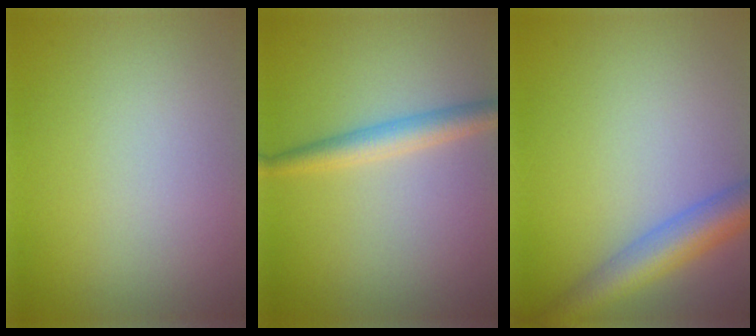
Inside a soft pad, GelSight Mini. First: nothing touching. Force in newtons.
{"total": 2.7, "press": 2.7, "slide": 0.0}
{"total": 5.2, "press": 5.2, "slide": 0.1}